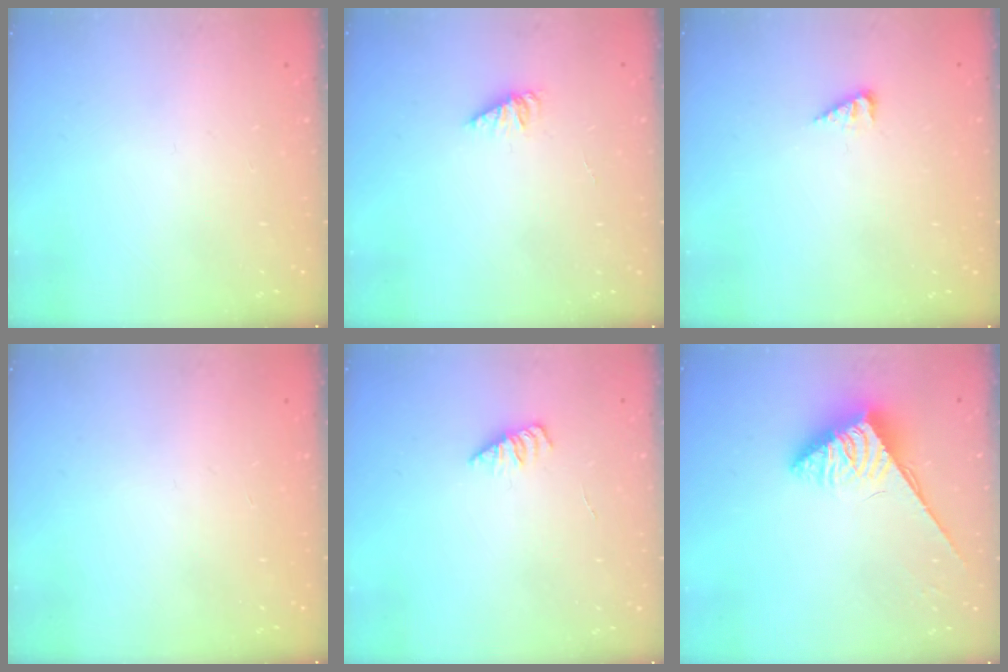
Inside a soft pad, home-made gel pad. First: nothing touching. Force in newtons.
{"total": 1.6, "press": 1.6, "slide": 0.2}
{"total": 2.4, "press": 2.4, "slide": 0.4}
{"total": 0.0}
{"total": 1.7, "press": 1.7, "slide": 0.3}
{"total": 4.0, "press": 4.0, "slide": 0.5}